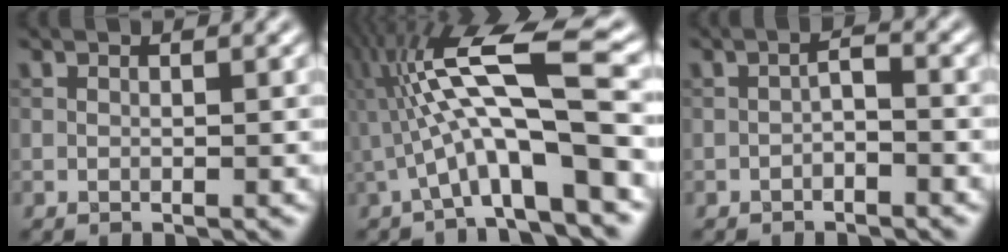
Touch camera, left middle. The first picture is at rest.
{"total": 11.2, "force": [-0.3, 2.2, 11.0], "torque": [-0.200, 0.032, -0.008]}
{"total": 1.4, "force": [-0.8, 0.5, 1.0], "torque": [-0.020, 0.007, -0.019]}